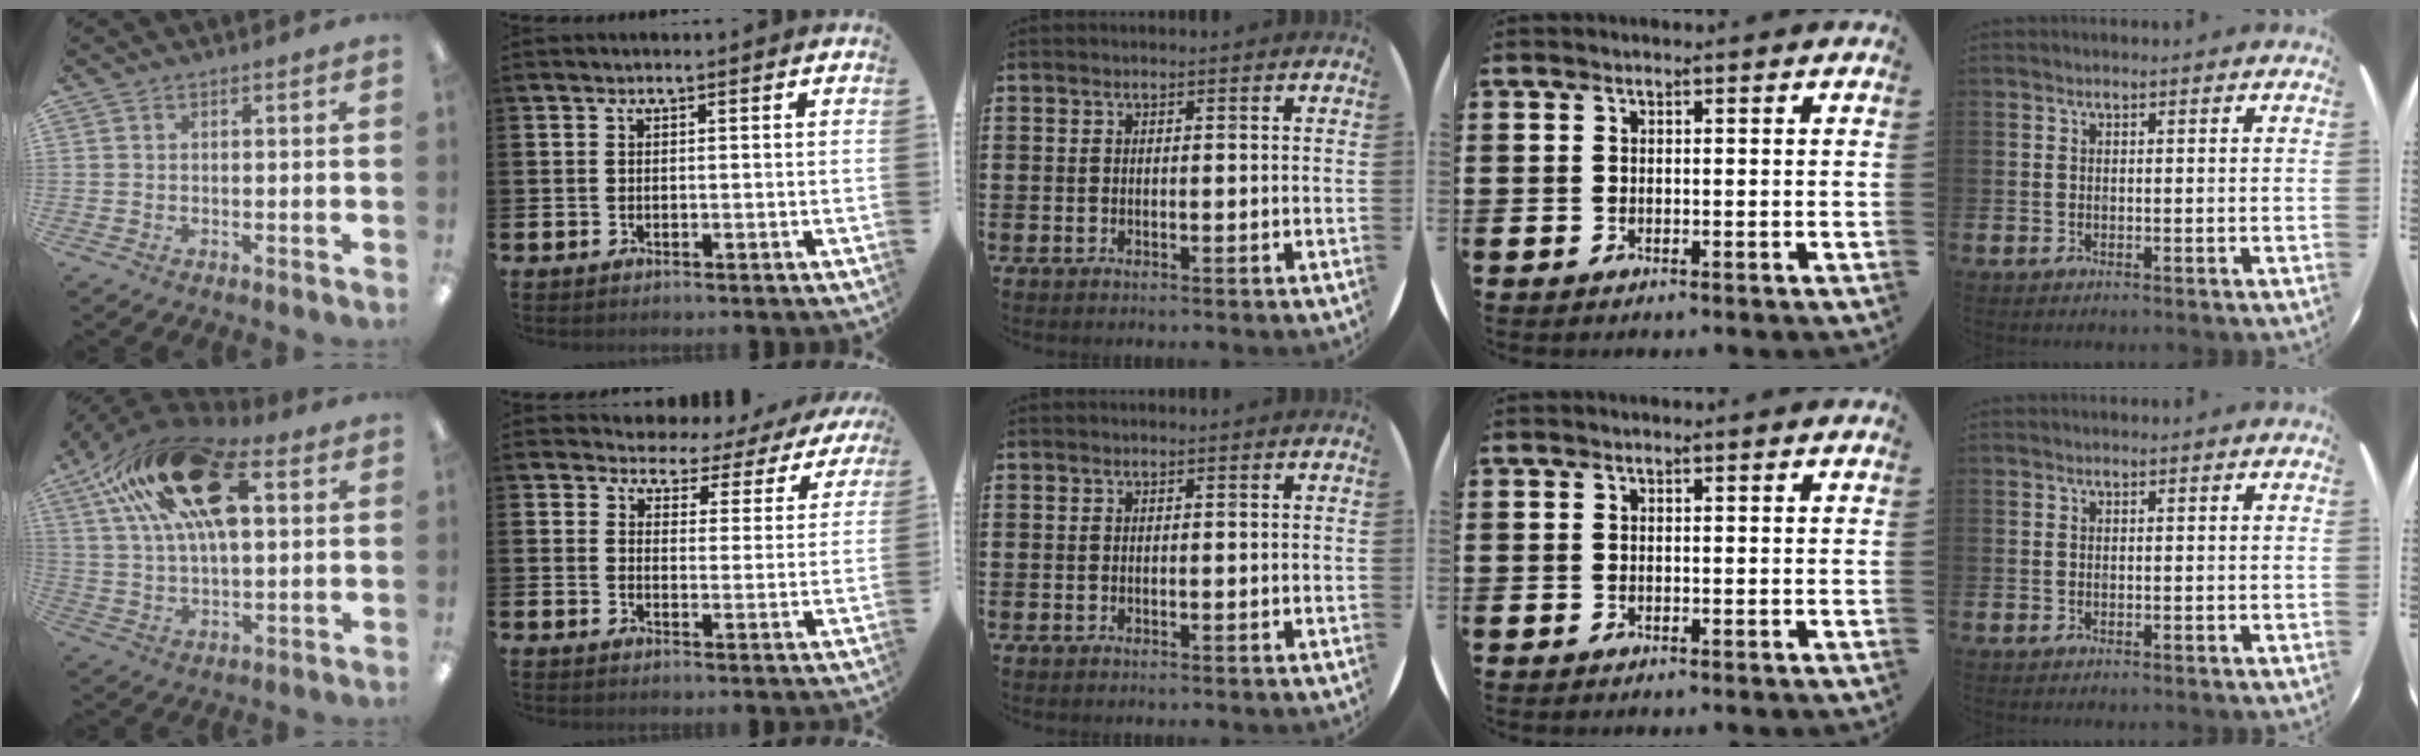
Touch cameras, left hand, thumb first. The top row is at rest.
{"thumb": {"total": 26.3, "force": [11.4, 13.1, 19.7], "torque": [-0.352, -0.025, 0.196]}, "index": {"total": 3.1, "force": [2.7, 1.6, -0.1], "torque": [-0.008, -0.033, 0.036]}}